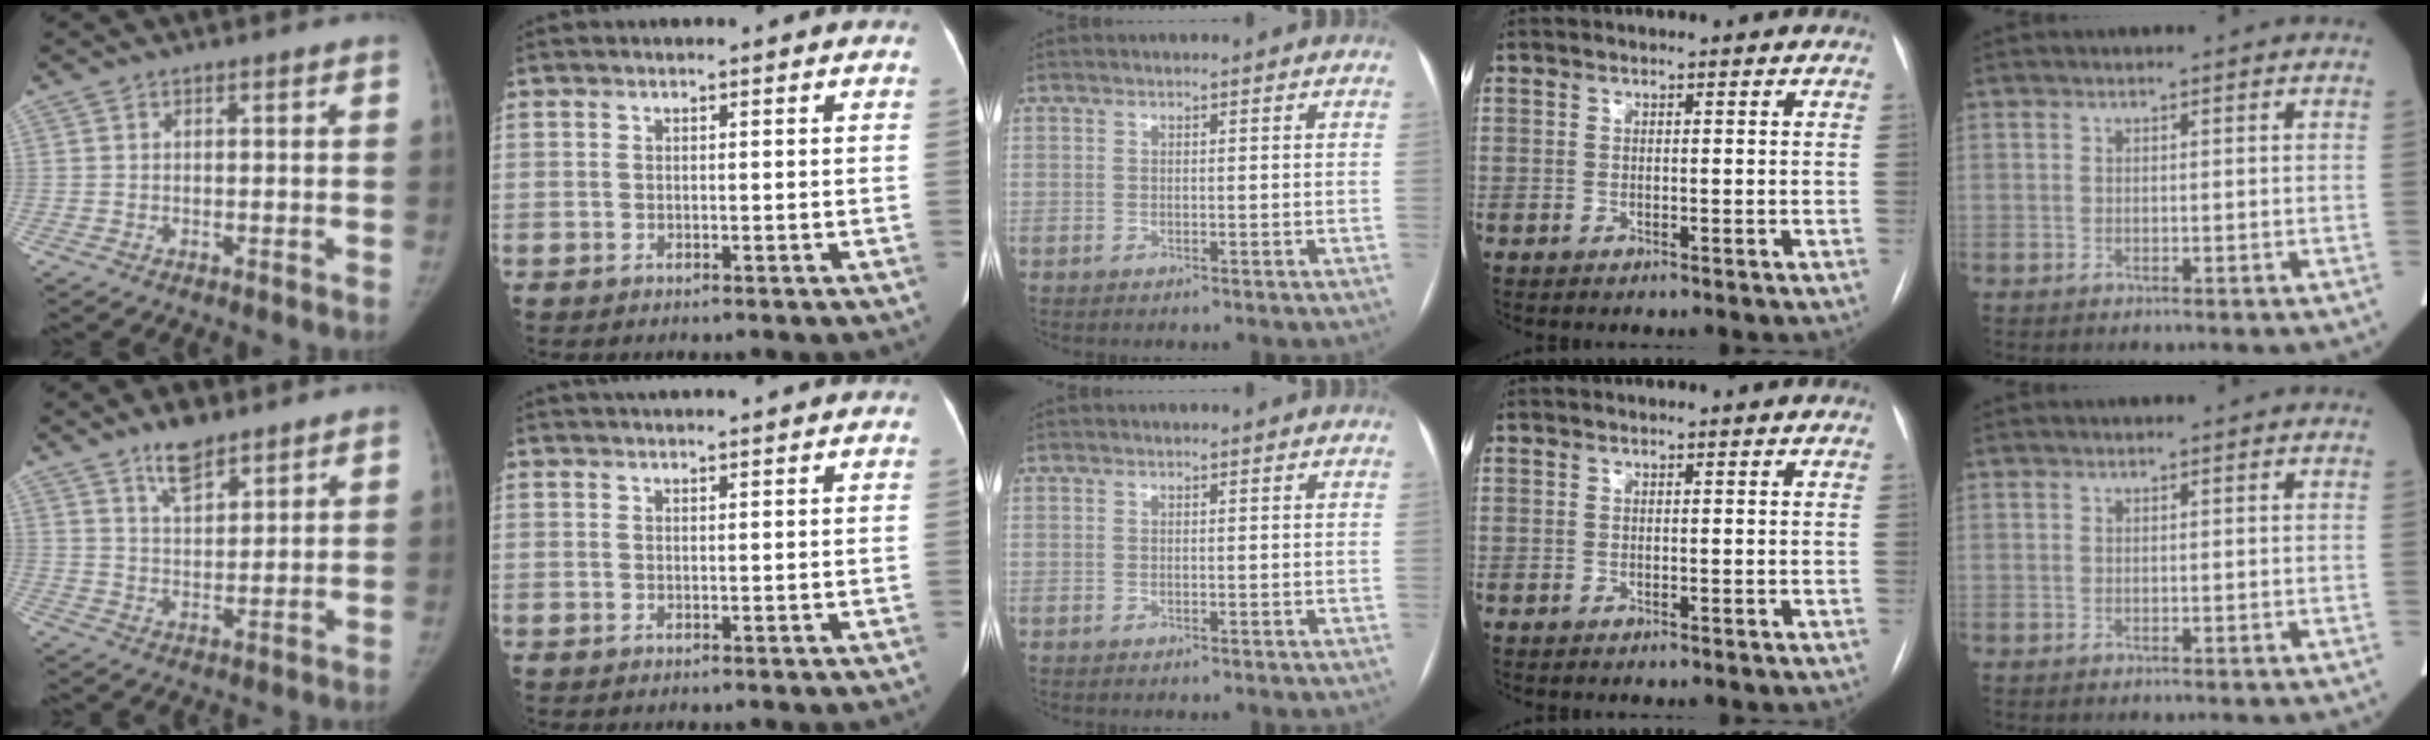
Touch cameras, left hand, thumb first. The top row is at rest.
{"thumb": {"total": 7.0, "force": [5.2, 2.8, 3.8], "torque": [-0.044, -0.036, 0.091]}, "index": {"total": 6.1, "force": [5.6, 0.2, 2.4], "torque": [-0.027, 0.034, 0.068]}}